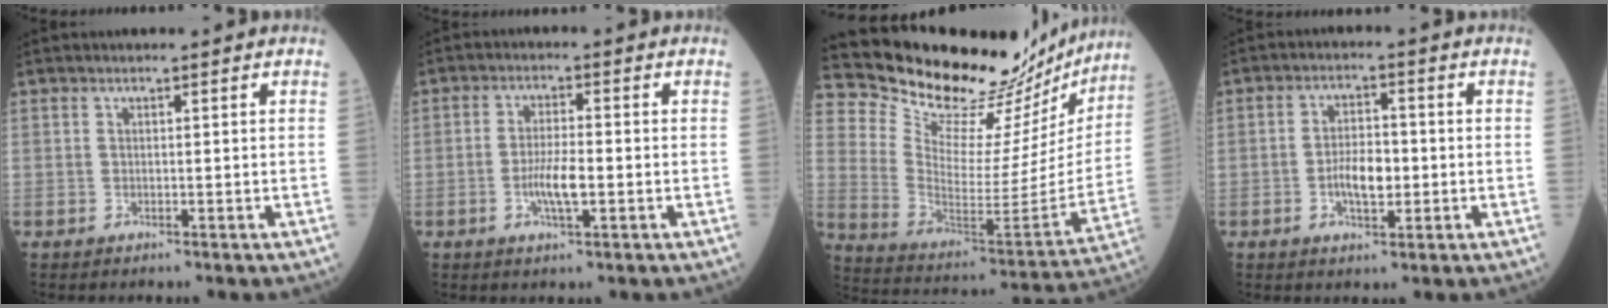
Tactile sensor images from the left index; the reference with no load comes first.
{"total": 4.7, "force": [-1.2, 0.9, 4.5], "torque": [-0.091, -0.003, -0.023]}
{"total": 26.0, "force": [24.1, 6.7, 7.1], "torque": [-0.122, -0.071, 0.337]}
{"total": 5.2, "force": [-1.0, 2.3, 4.6], "torque": [-0.089, 0.004, -0.019]}